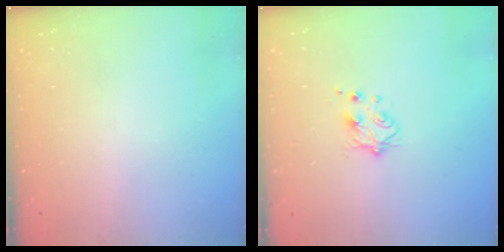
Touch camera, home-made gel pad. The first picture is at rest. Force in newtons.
{"total": 4.9, "press": 4.8, "slide": 0.7}